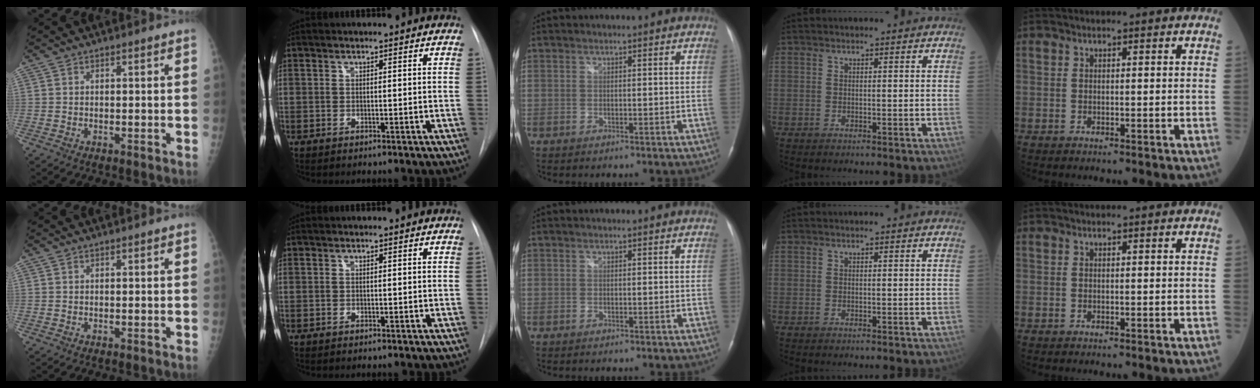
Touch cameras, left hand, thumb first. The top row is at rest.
{}